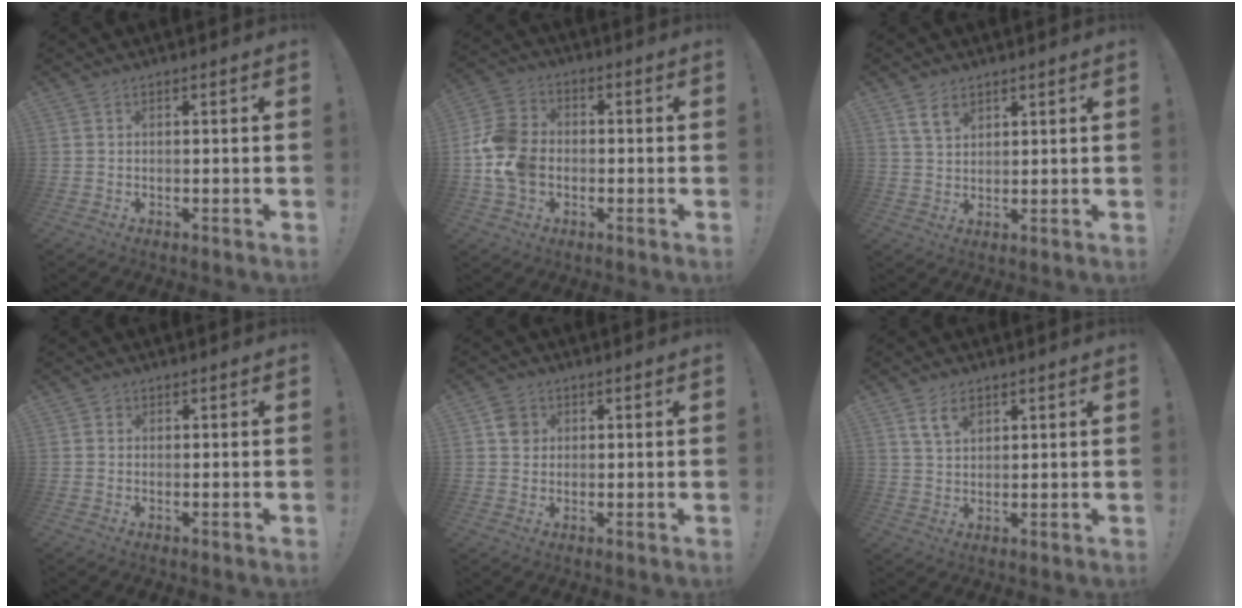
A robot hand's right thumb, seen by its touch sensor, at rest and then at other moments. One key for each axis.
{"total": 13.5, "fx": -2.7, "fy": 10.6, "fz": 7.9, "tx": -0.150, "ty": 0.030, "tz": -0.044}
{"total": 6.0, "fx": 3.5, "fy": 4.1, "fz": 2.7, "tx": -0.043, "ty": -0.009, "tz": 0.068}
{"total": 0.9, "fx": 0.4, "fy": 0.9, "fz": 0.1, "tx": 0.006, "ty": -0.002, "tz": 0.006}
{"total": 4.8, "fx": 1.5, "fy": 4.3, "fz": 1.7, "tx": -0.010, "ty": 0.000, "tz": 0.027}
{"total": 6.3, "fx": 3.6, "fy": 3.9, "fz": 3.3, "tx": -0.055, "ty": -0.008, "tz": 0.069}